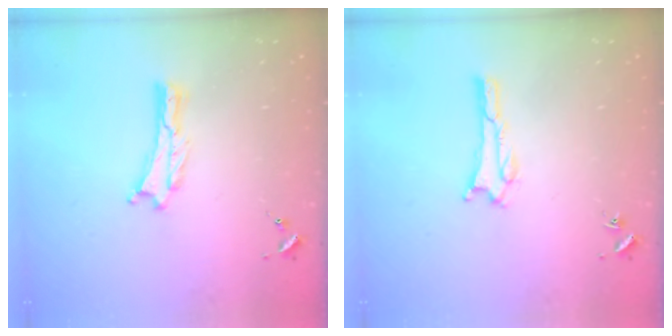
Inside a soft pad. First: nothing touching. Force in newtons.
{"total": 1.1, "press": 1.0, "slide": 0.1}